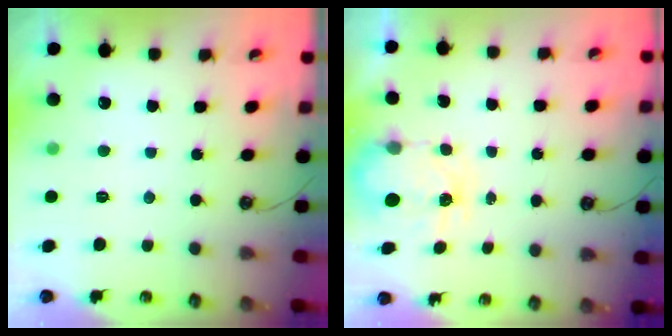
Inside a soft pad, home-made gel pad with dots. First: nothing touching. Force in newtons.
{"total": 4.5, "press": 4.5, "slide": 0.5}